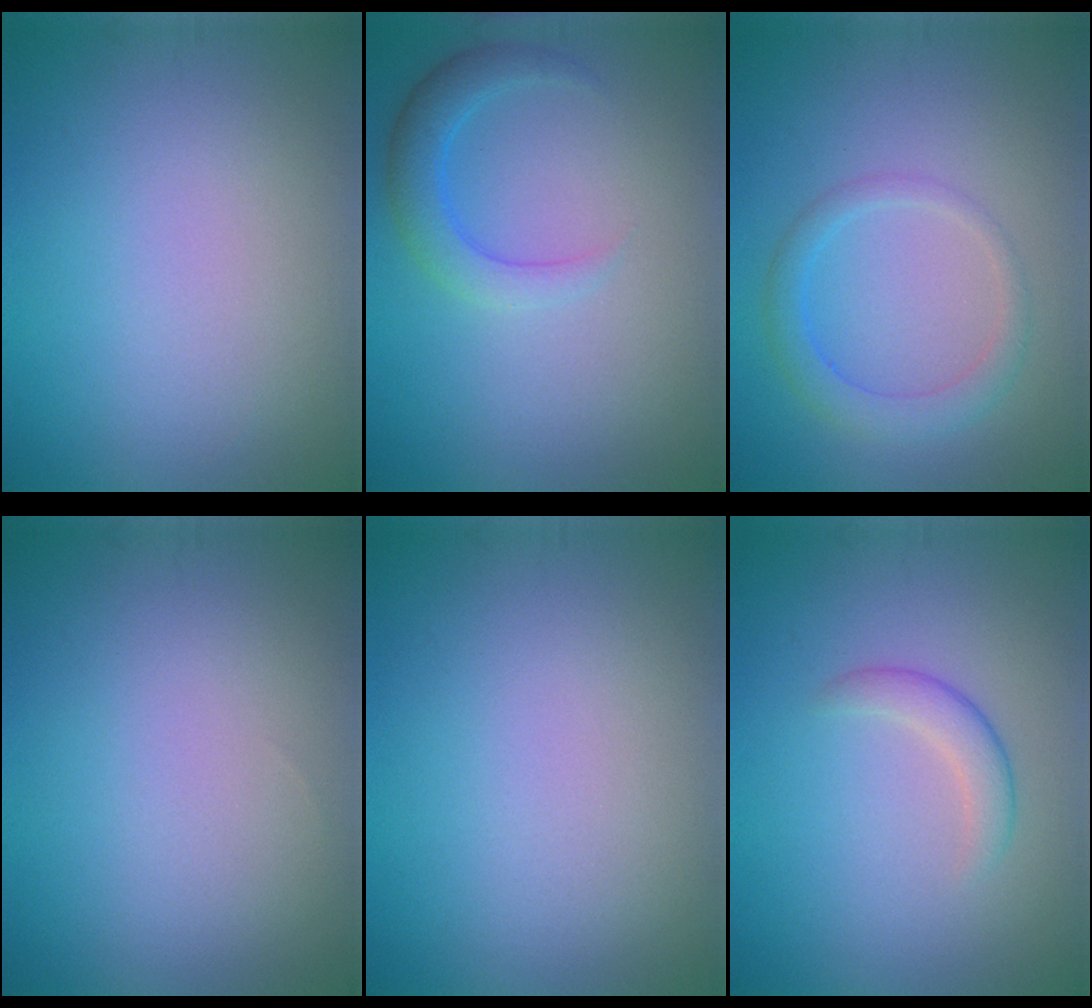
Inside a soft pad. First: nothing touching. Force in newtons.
{"total": 2.9, "press": 2.9, "slide": 0.1}
{"total": 2.6, "press": 2.6, "slide": 0.0}
{"total": 0.0}
{"total": 0.0}
{"total": 2.1, "press": 2.1, "slide": 0.1}